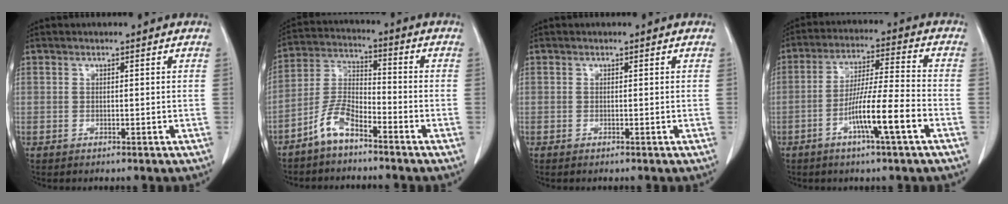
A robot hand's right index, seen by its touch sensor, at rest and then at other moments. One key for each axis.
{"total": 6.6, "fx": -4.8, "fy": 2.0, "fz": 4.1, "tx": -0.097, "ty": 0.004, "tz": -0.100}
{"total": 0.0}
{"total": 10.5, "fx": -4.4, "fy": -0.2, "fz": 9.5, "tx": -0.174, "ty": 0.001, "tz": -0.082}